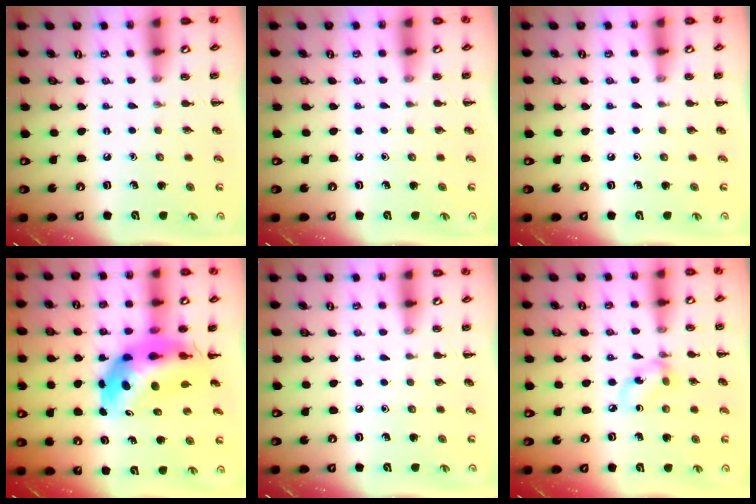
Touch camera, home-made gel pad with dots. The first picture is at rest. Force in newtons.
{"total": 0.0}
{"total": 0.0}
{"total": 10.0, "press": 9.5, "slide": 3.2}
{"total": 0.0}
{"total": 5.2, "press": 5.2, "slide": 0.6}